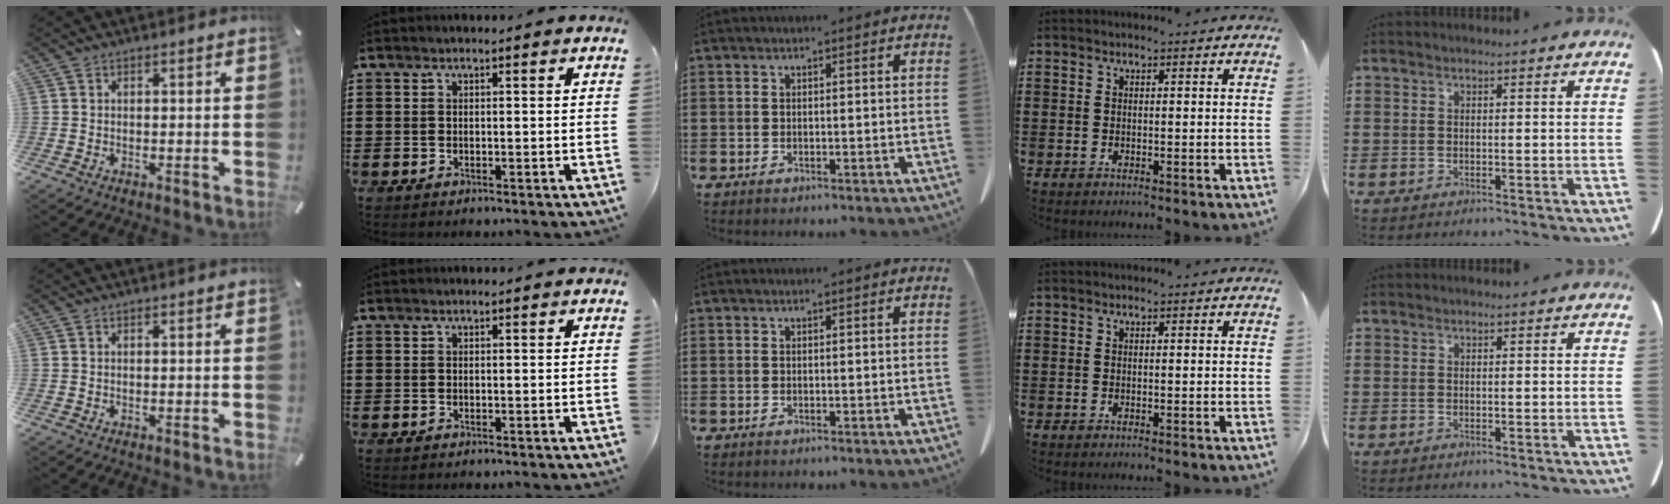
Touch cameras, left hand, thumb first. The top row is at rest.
{}